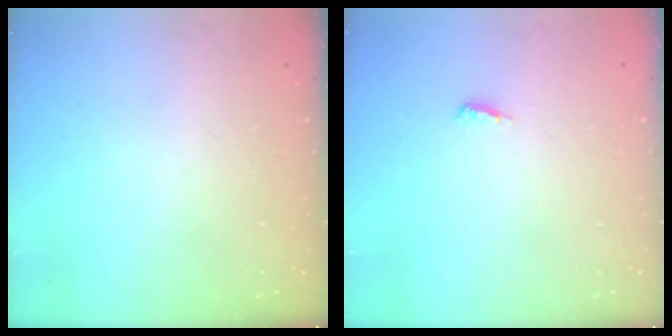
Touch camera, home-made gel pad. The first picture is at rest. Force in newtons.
{"total": 3.9, "press": 3.9, "slide": 0.4}